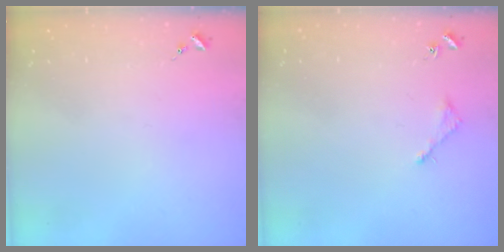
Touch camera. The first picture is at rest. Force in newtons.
{"total": 3.0, "press": 3.0, "slide": 0.4}